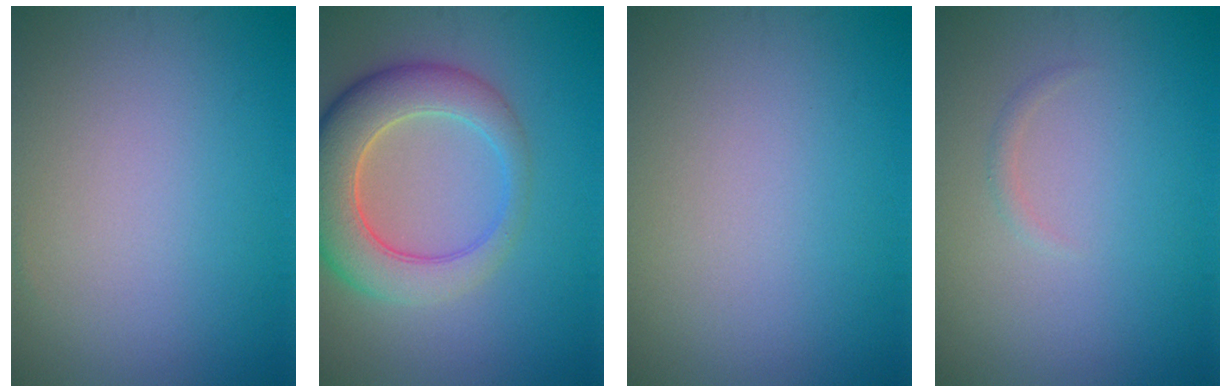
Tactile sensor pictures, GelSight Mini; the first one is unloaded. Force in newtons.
{"total": 7.4, "press": 7.3, "slide": 0.5}
{"total": 0.0}
{"total": 0.6, "press": 0.6, "slide": 0.0}